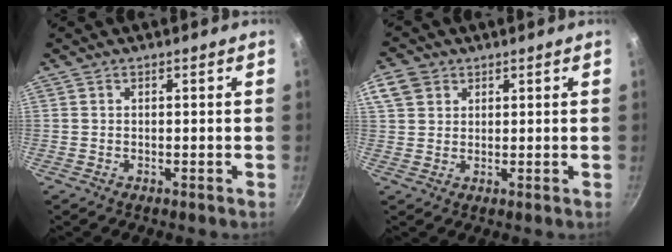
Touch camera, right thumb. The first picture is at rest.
{"total": 6.0, "force": [2.6, 4.7, 2.6], "torque": [-0.038, 0.001, 0.045]}